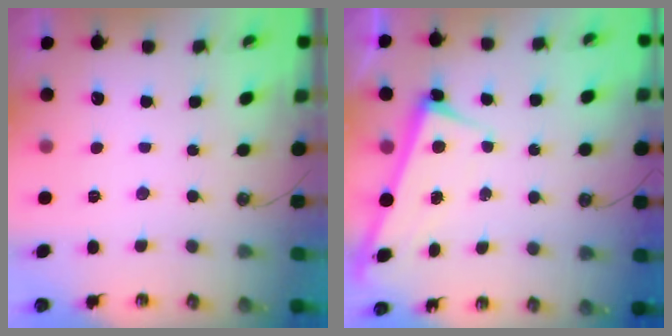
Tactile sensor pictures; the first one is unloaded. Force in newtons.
{"total": 2.8, "press": 2.7, "slide": 0.4}